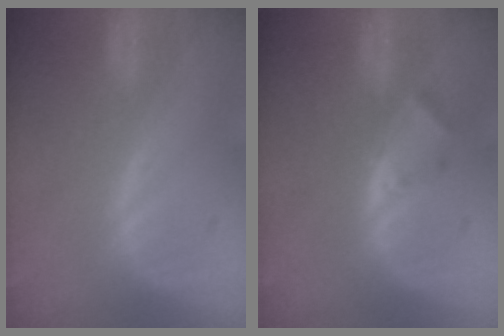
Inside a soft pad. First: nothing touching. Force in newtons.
{"total": 2.5, "press": 2.3, "slide": 1.0}